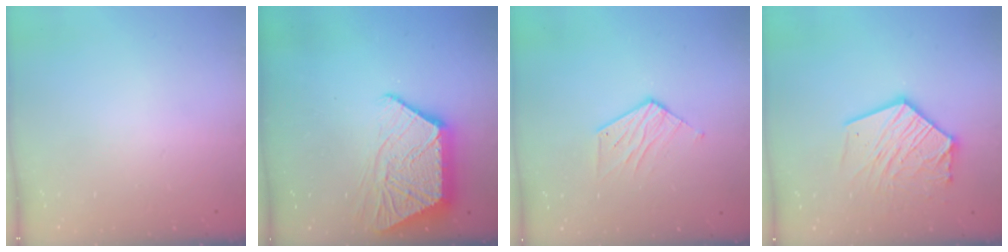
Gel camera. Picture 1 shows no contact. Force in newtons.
{"total": 14.8, "press": 14.7, "slide": 1.0}
{"total": 8.0, "press": 8.0, "slide": 0.4}
{"total": 15.1, "press": 15.0, "slide": 1.7}